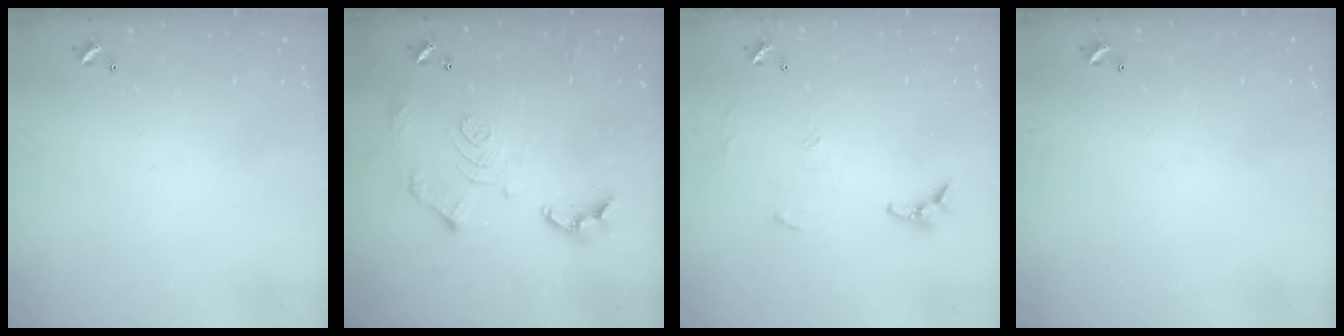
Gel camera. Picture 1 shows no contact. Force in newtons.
{"total": 14.2, "press": 14.1, "slide": 1.4}
{"total": 7.1, "press": 7.1, "slide": 0.5}
{"total": 0.0}